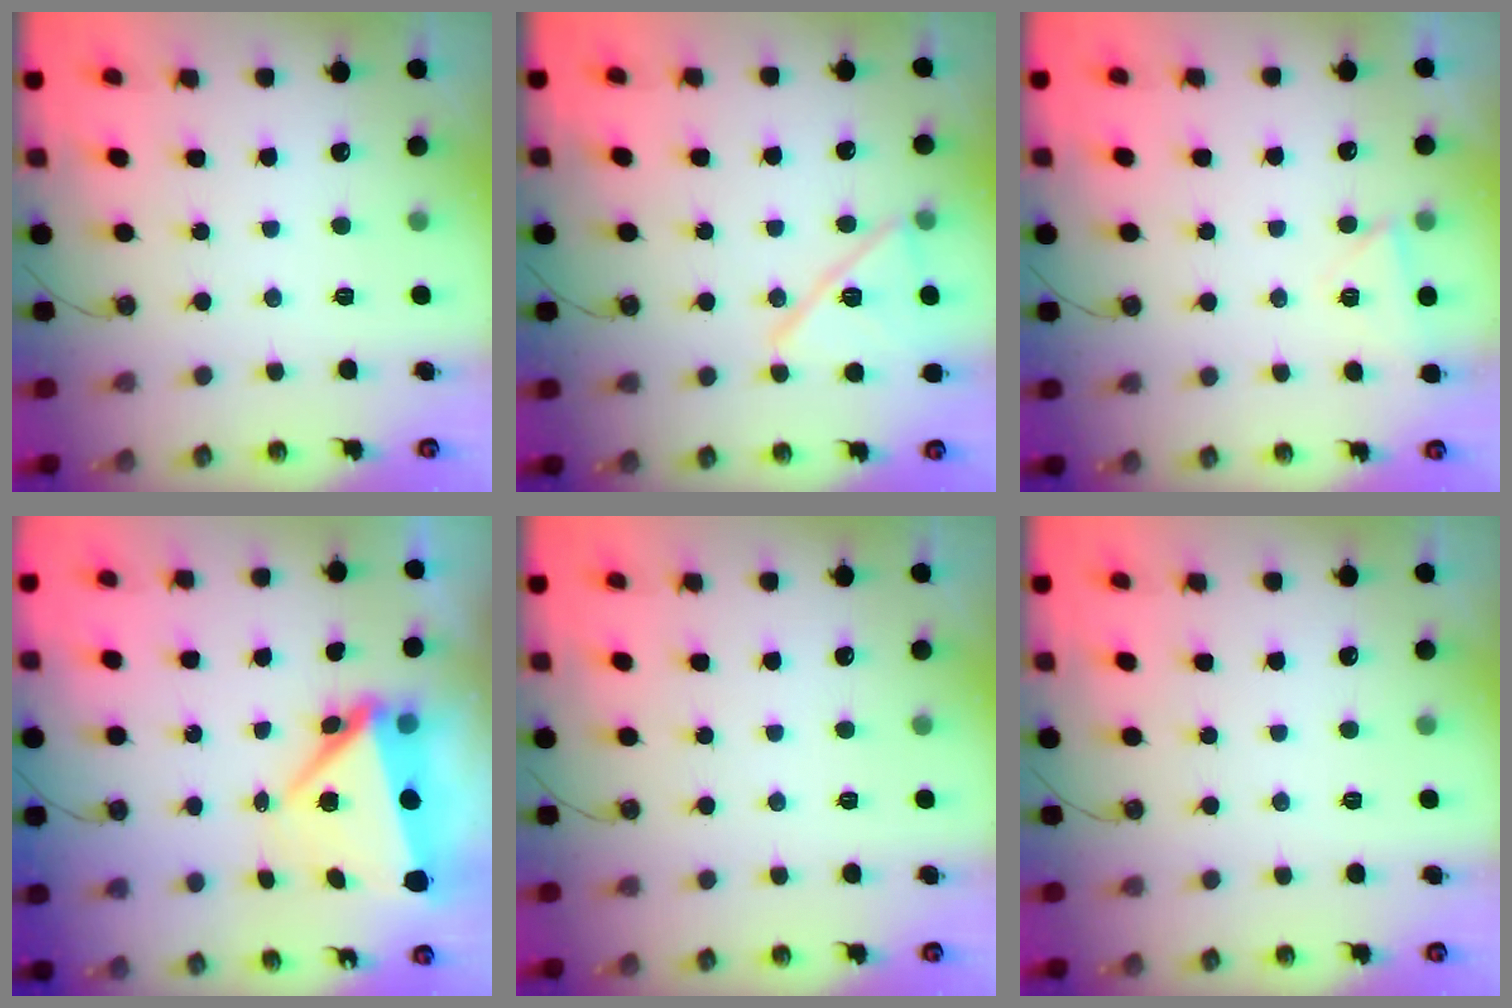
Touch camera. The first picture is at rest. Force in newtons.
{"total": 13.7, "press": 13.3, "slide": 3.4}
{"total": 3.5, "press": 3.3, "slide": 1.1}
{"total": 9.3, "press": 8.2, "slide": 4.3}
{"total": 0.0}
{"total": 0.0}